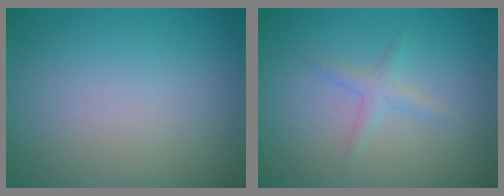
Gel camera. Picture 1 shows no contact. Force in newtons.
{"total": 1.3, "press": 1.3, "slide": 0.0}